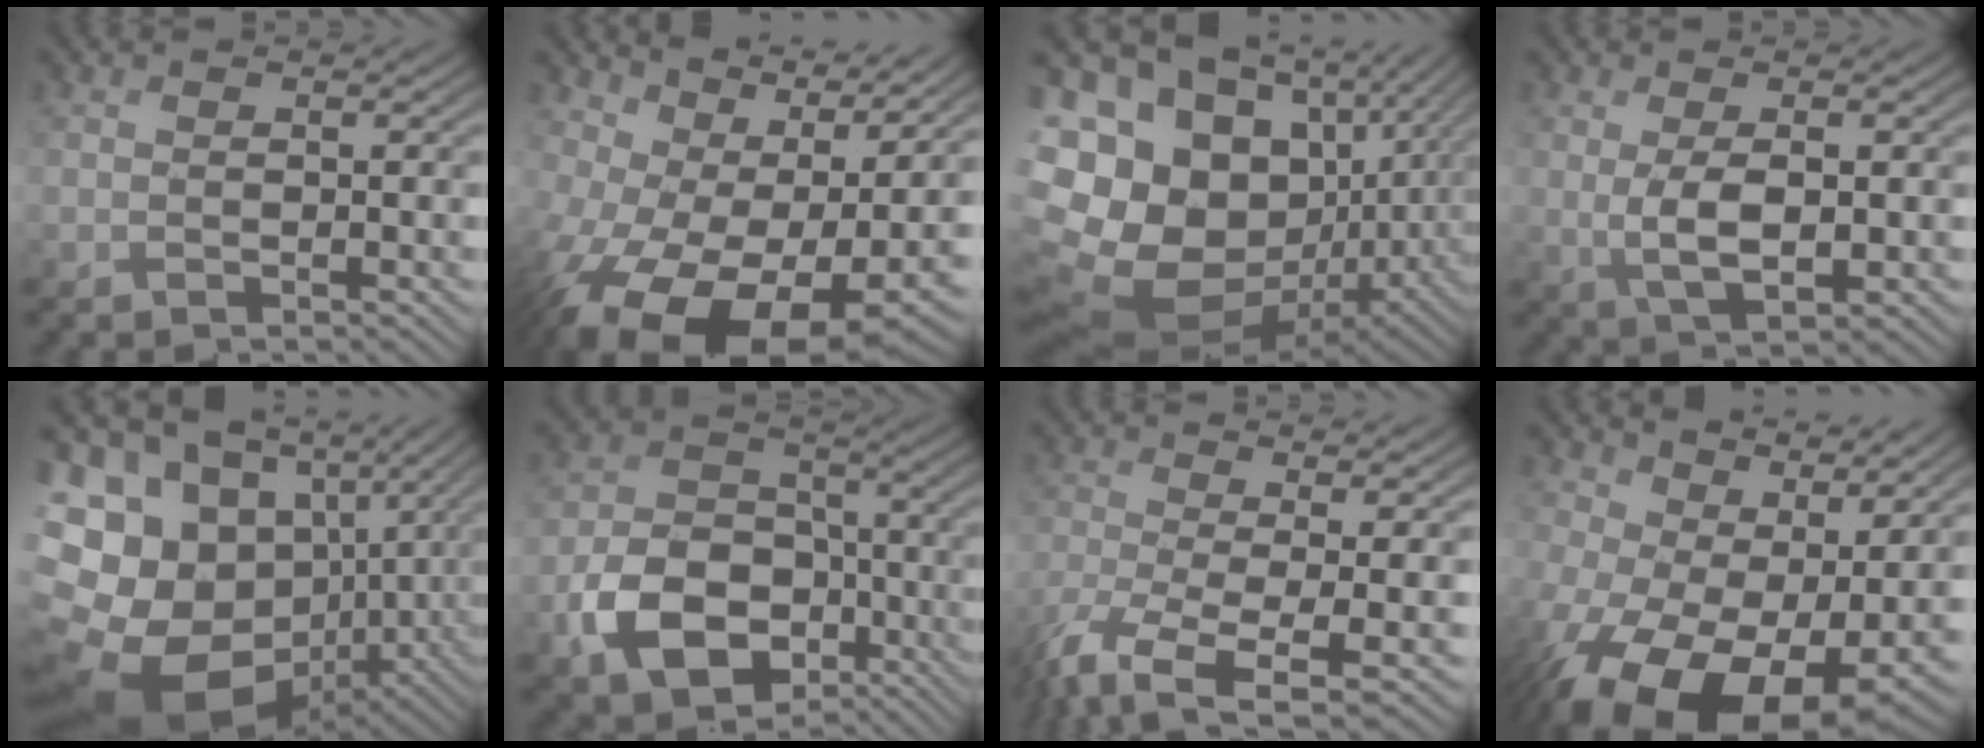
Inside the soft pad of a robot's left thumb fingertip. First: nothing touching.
{"total": 18.1, "force": [-2.0, 11.5, 13.8], "torque": [-0.257, -0.059, 0.010]}
{"total": 22.1, "force": [0.7, 17.5, 13.4], "torque": [-0.326, -0.003, 0.032]}
{"total": 4.3, "force": [0.3, 1.6, 4.0], "torque": [-0.089, -0.006, 0.012]}
{"total": 21.8, "force": [-3.5, 17.1, 13.2], "torque": [-0.310, -0.040, -0.045]}
{"total": 11.7, "force": [-5.1, 8.2, 6.7], "torque": [-0.141, -0.018, -0.096]}
{"total": 8.9, "force": [-4.3, 2.5, 7.3], "torque": [-0.168, -0.029, -0.079]}
{"total": 18.0, "force": [-2.2, 11.5, 13.7], "torque": [-0.264, -0.062, 0.001]}